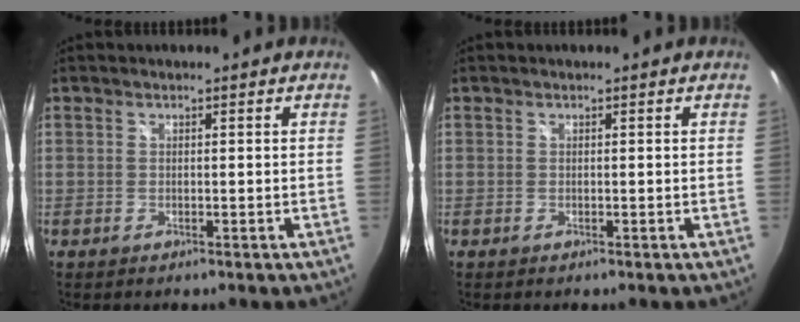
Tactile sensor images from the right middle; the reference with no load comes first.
{"total": 0.0}